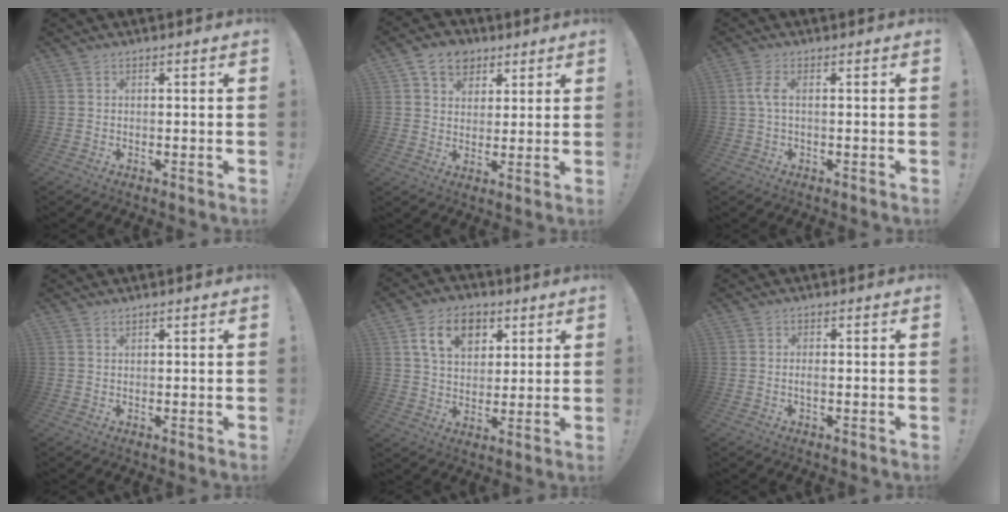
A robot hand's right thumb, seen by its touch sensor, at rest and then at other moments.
{"total": 9.3, "force": [4.9, 7.1, 3.5], "torque": [-0.051, -0.017, 0.095]}
{"total": 3.7, "force": [0.3, 0.9, 3.6], "torque": [-0.066, 0.005, 0.004]}
{"total": 0.8, "force": [0.7, 0.2, 0.3], "torque": [-0.003, -0.001, 0.013]}
{"total": 12.4, "force": [5.4, 8.6, 7.0], "torque": [-0.102, -0.010, 0.100]}
{"total": 1.4, "force": [-0.5, 0.2, 1.3], "torque": [-0.030, 0.005, -0.009]}